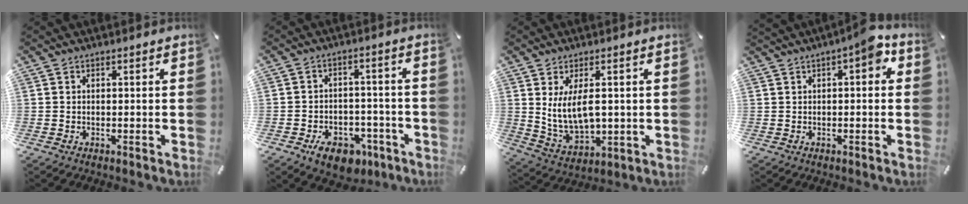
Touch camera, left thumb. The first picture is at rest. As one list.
[{"total": 9.4, "force": [-5.4, 6.2, 4.7], "torque": [-0.064, 0.039, -0.087]}, {"total": 9.9, "force": [2.3, 5.1, 8.1], "torque": [-0.172, -0.010, 0.036]}, {"total": 5.3, "force": [1.7, 2.0, 4.6], "torque": [-0.067, 0.000, 0.023]}]